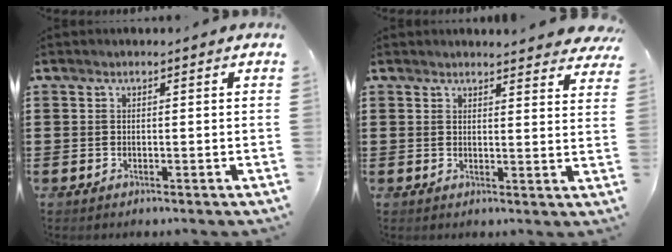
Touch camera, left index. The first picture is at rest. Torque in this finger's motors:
{"motor_torque": [1.10, -1.04, 0.20, 0.07]}